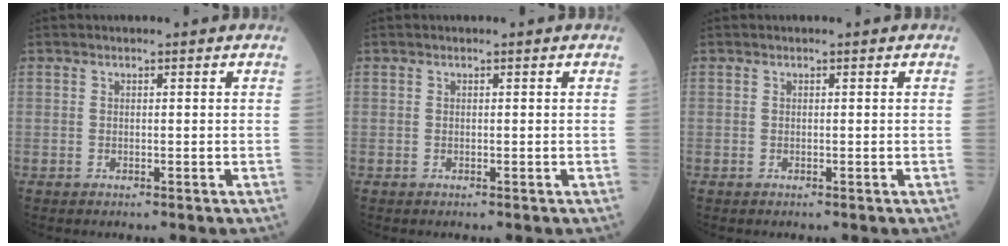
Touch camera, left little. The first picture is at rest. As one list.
[{"total": 0.0}, {"total": 0.0}]